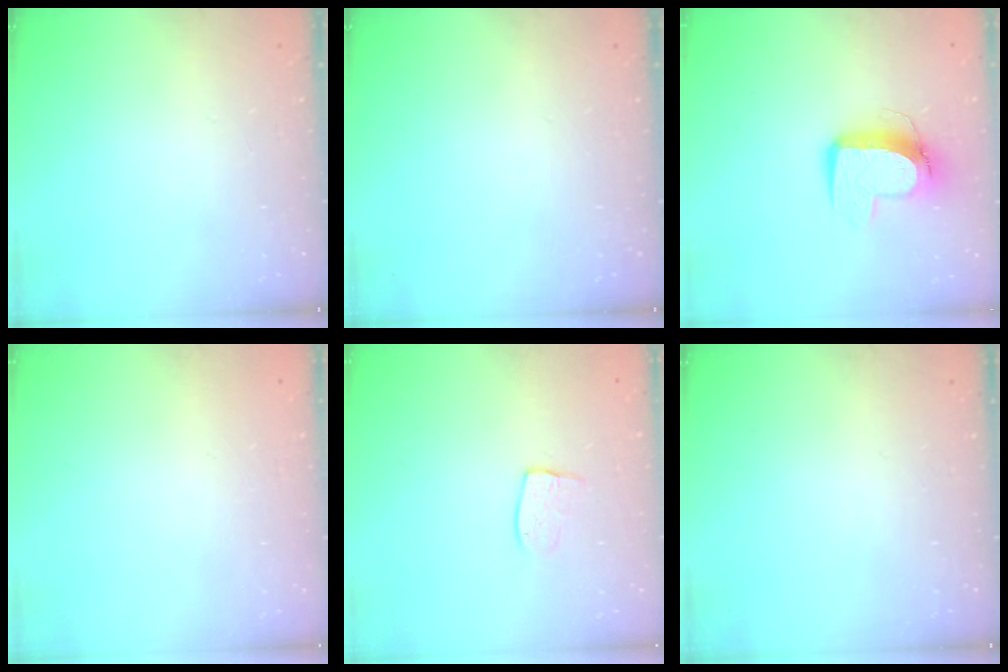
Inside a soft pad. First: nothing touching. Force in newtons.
{"total": 0.0}
{"total": 10.9, "press": 10.9, "slide": 1.2}
{"total": 0.0}
{"total": 7.0, "press": 7.0, "slide": 0.5}
{"total": 0.0}